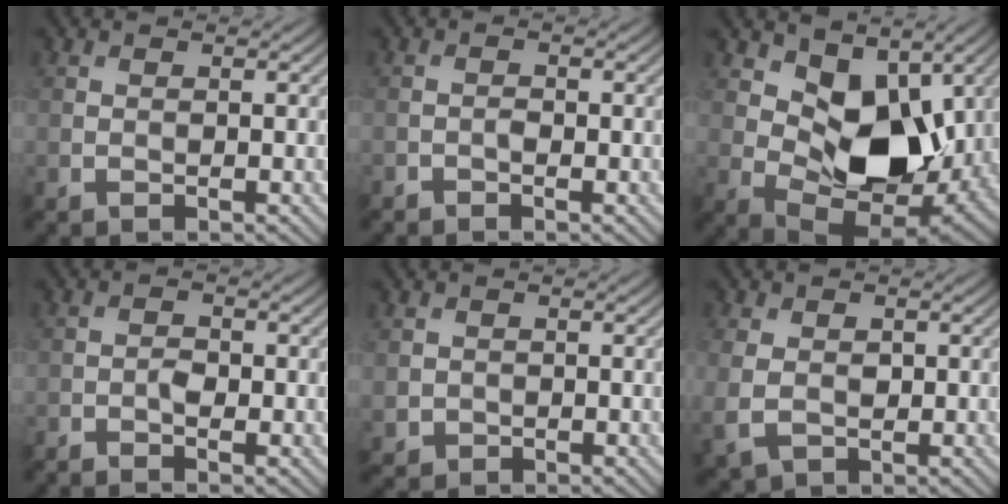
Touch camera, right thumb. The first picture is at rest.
{"total": 0.9, "force": [-0.7, 0.5, 0.4], "torque": [-0.006, 0.002, -0.015]}
{"total": 11.6, "force": [2.9, 7.2, 8.5], "torque": [-0.147, -0.020, 0.050]}
{"total": 1.8, "force": [-1.1, 0.7, 1.2], "torque": [-0.024, 0.002, -0.026]}
{"total": 1.8, "force": [-0.1, 1.8, 0.3], "torque": [-0.011, -0.010, -0.001]}
{"total": 5.1, "force": [-0.3, 3.8, 3.3], "torque": [-0.083, -0.013, 0.001]}